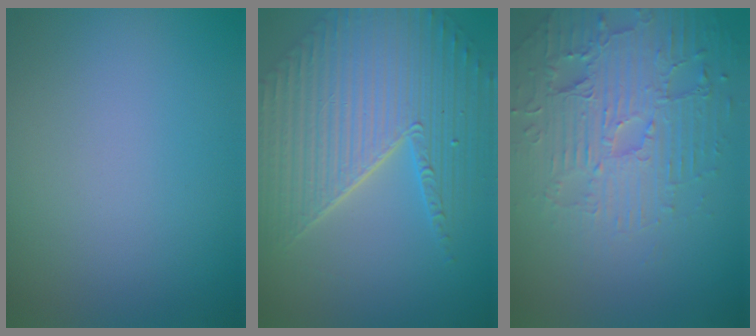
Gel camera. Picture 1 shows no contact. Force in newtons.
{"total": 7.6, "press": 5.8, "slide": 4.9}
{"total": 5.8, "press": 4.9, "slide": 3.2}